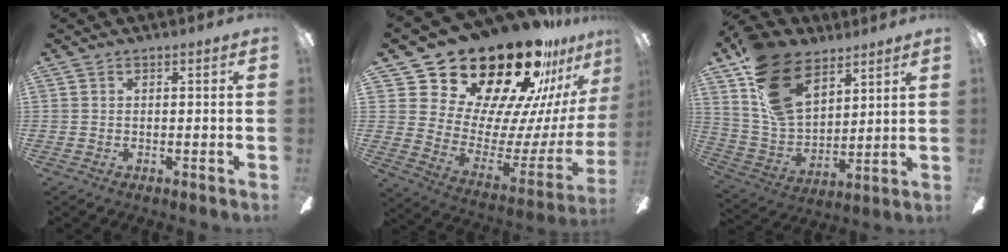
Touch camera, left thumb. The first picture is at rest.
{"total": 30.5, "force": [24.2, 12.4, 13.8], "torque": [-0.208, -0.193, 0.452]}
{"total": 19.3, "force": [11.4, 11.2, 10.9], "torque": [-0.211, -0.047, 0.217]}